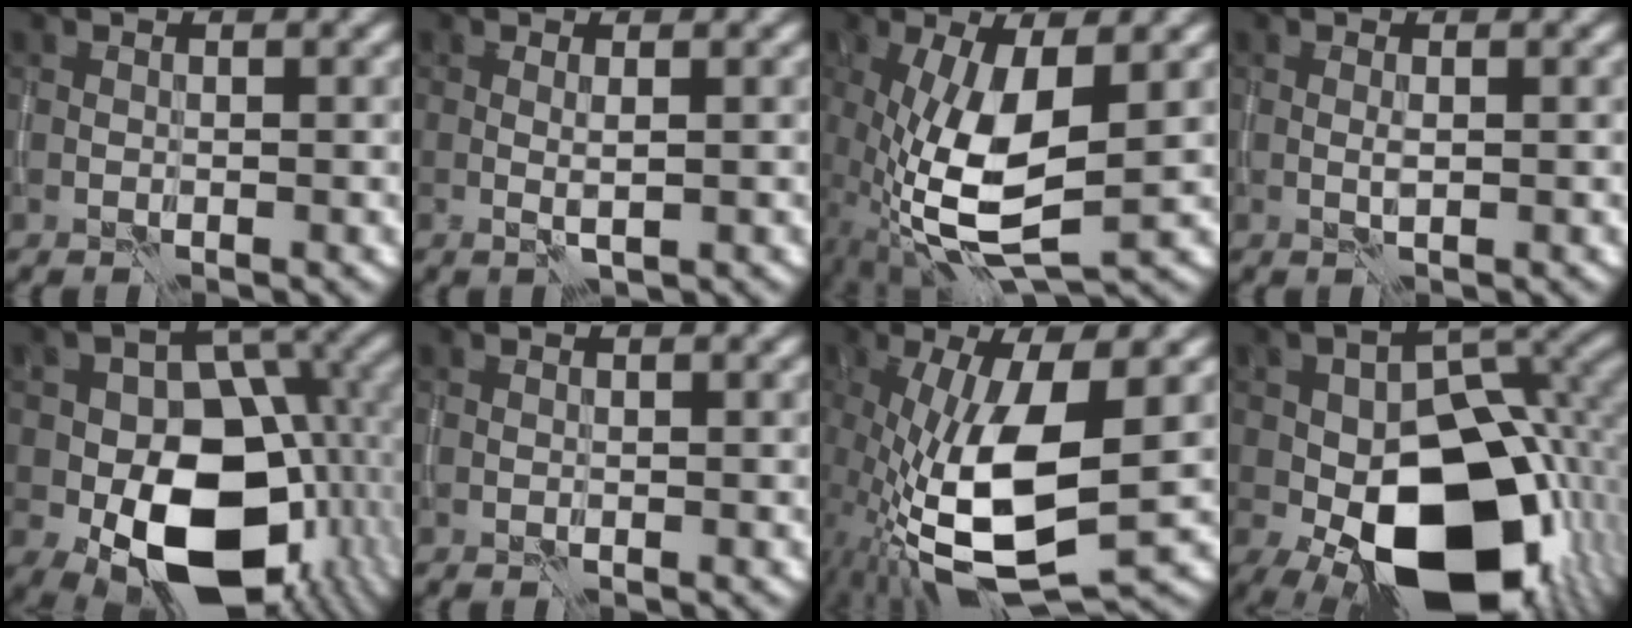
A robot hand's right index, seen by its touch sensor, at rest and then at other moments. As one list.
[{"total": 1.0, "force": [0.1, -0.1, 1.0], "torque": [-0.020, -0.004, 0.001]}, {"total": 9.3, "force": [-1.3, 3.4, 8.6], "torque": [-0.188, -0.016, -0.023]}, {"total": 0.6, "force": [0.0, 0.0, 0.6], "torque": [-0.014, -0.001, 0.000]}, {"total": 15.9, "force": [-3.9, 10.8, 11.0], "torque": [-0.156, -0.022, -0.050]}, {"total": 0.0}, {"total": 13.1, "force": [-2.2, 5.1, 11.8], "torque": [-0.235, -0.029, -0.035]}, {"total": 17.7, "force": [-5.6, 10.9, 12.8], "torque": [-0.173, -0.025, -0.070]}]